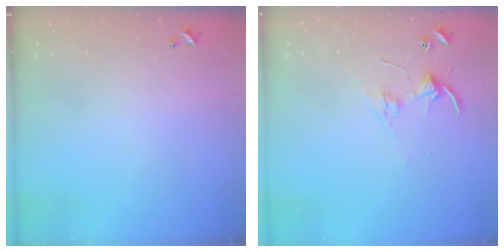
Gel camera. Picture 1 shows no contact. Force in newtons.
{"total": 3.6, "press": 3.6, "slide": 0.1}